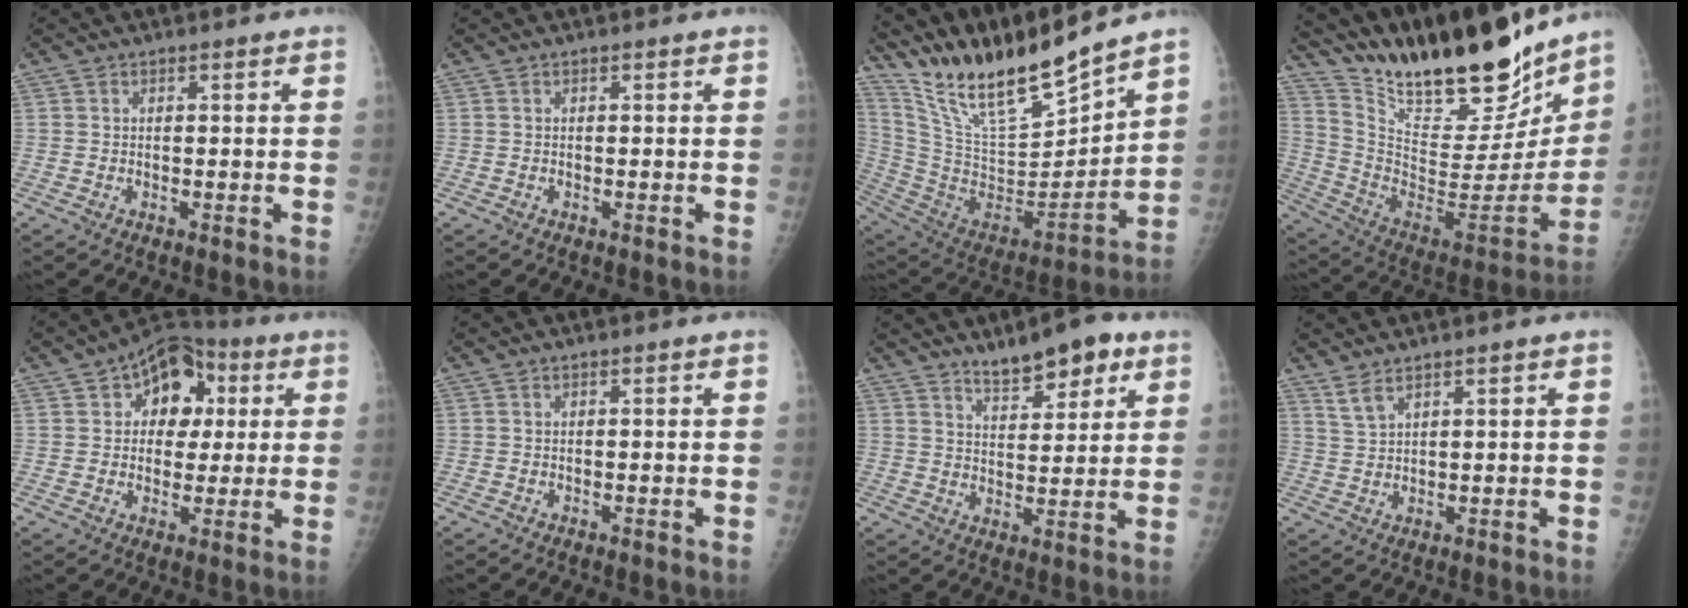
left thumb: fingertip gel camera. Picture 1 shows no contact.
{"total": 0.0}
{"total": 21.9, "force": [18.6, 3.3, 11.0], "torque": [-0.163, -0.096, 0.352]}
{"total": 29.2, "force": [23.5, 8.6, 15.0], "torque": [-0.214, -0.099, 0.373]}
{"total": 11.7, "force": [3.0, 8.7, 7.3], "torque": [-0.047, 0.010, 0.036]}
{"total": 0.0}
{"total": 9.4, "force": [6.4, 3.4, 5.9], "torque": [-0.068, -0.033, 0.101]}
{"total": 1.8, "force": [1.3, 0.3, 1.3], "torque": [-0.032, 0.002, 0.032]}